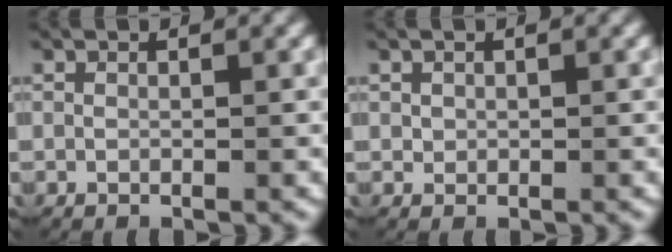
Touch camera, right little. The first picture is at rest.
{"total": 0.8, "force": [0.0, 0.8, 0.1], "torque": [-0.004, 0.001, -0.001]}